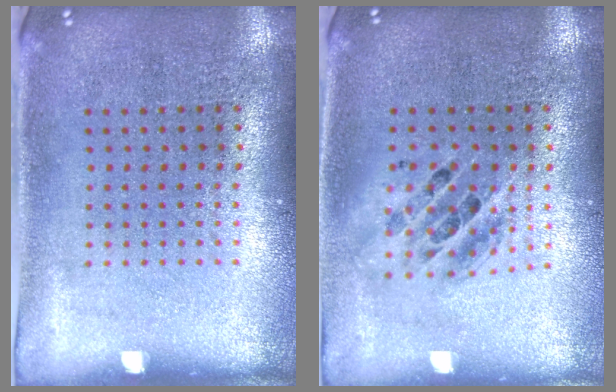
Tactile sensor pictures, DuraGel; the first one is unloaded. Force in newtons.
{"total": 1.5, "press": 1.3, "slide": 0.7}